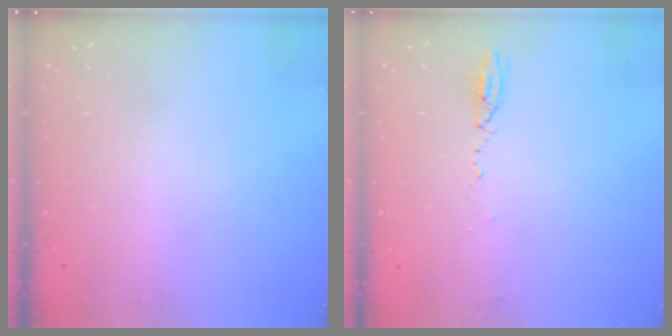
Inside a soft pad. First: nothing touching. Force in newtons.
{"total": 3.9, "press": 3.8, "slide": 1.2}